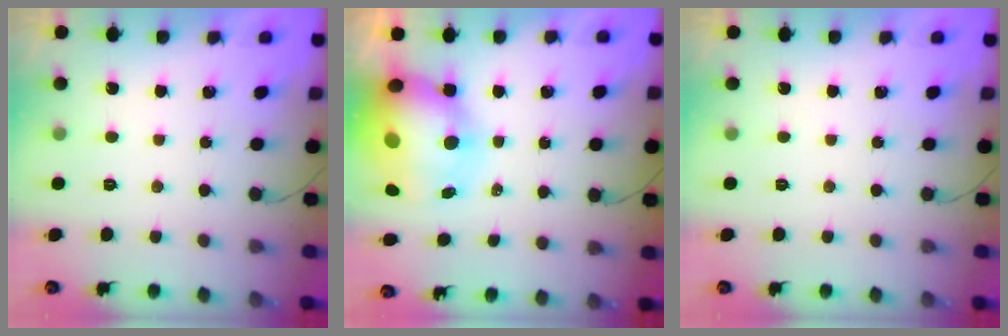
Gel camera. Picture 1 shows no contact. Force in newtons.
{"total": 14.6, "press": 14.2, "slide": 3.4}
{"total": 0.0}